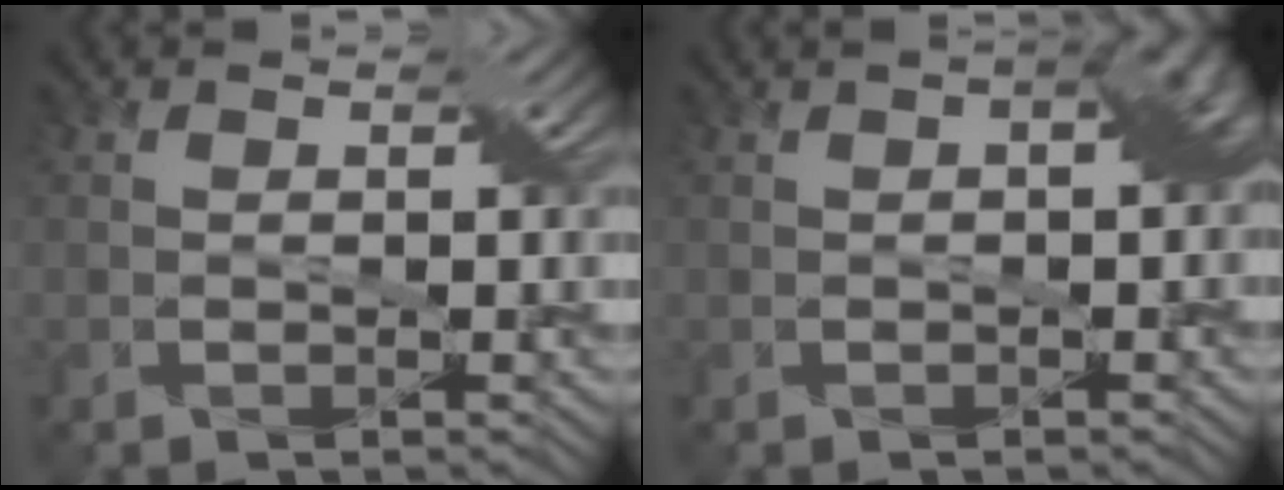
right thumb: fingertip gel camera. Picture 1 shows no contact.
{"total": 3.7, "force": [0.4, 1.6, 3.3], "torque": [-0.036, 0.011, 0.006]}